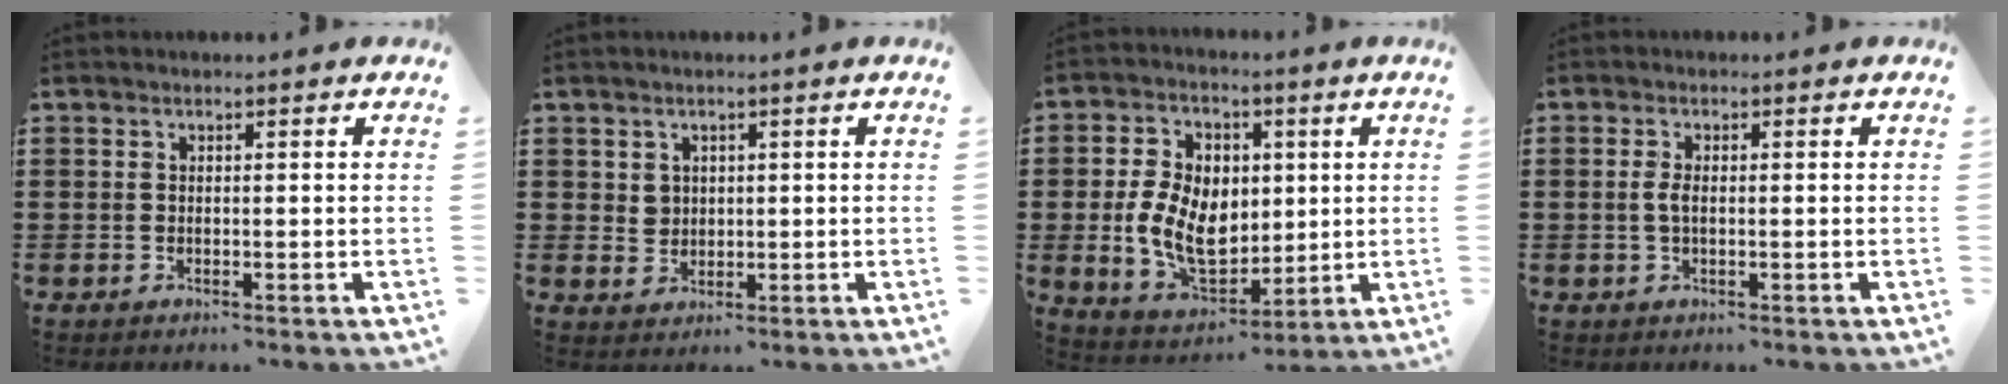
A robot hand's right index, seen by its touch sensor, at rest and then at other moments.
{"total": 2.2, "force": [1.0, 1.9, 0.4], "torque": [-0.015, 0.010, 0.018]}
{"total": 11.4, "force": [-0.7, 8.1, 8.0], "torque": [-0.180, 0.016, -0.013]}
{"total": 2.1, "force": [-0.1, 0.8, 1.9], "torque": [-0.052, -0.003, -0.008]}